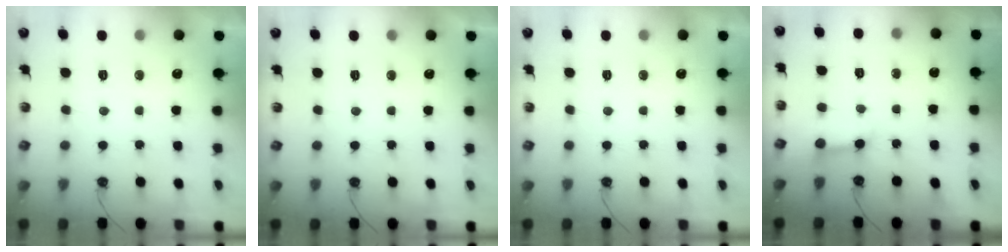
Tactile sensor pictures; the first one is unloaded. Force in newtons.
{"total": 0.0}
{"total": 0.0}
{"total": 5.4, "press": 5.4, "slide": 0.6}